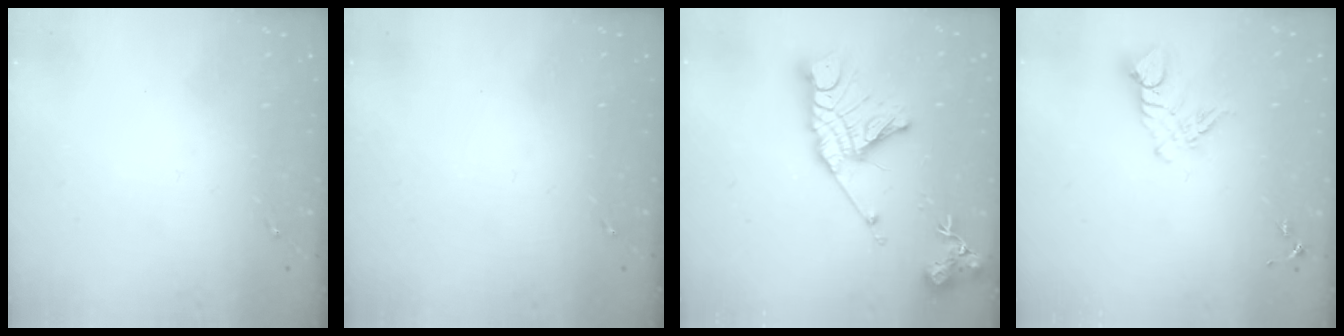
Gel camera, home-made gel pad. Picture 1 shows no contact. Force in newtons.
{"total": 0.0}
{"total": 19.1, "press": 19.0, "slide": 1.8}
{"total": 9.4, "press": 9.4, "slide": 0.9}